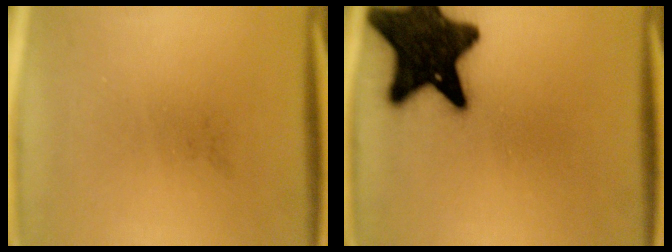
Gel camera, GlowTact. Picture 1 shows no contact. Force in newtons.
{"total": 19.3}